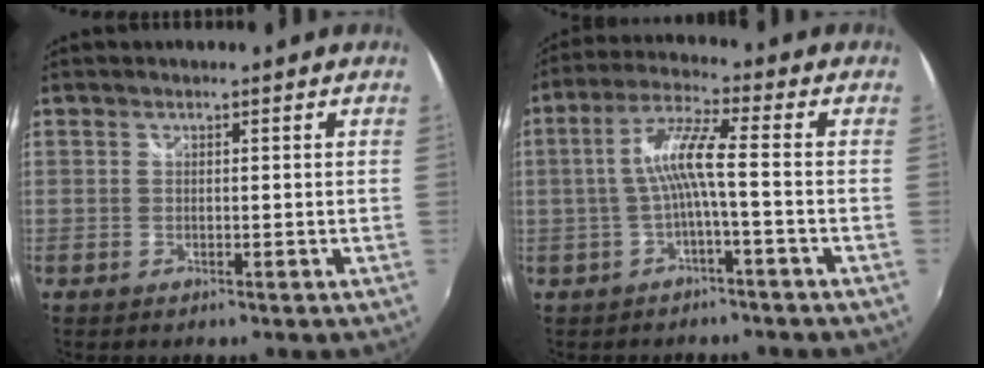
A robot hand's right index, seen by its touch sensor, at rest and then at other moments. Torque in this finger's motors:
{"motor_torque": [1.26, -0.09, 0.73, 0.20]}